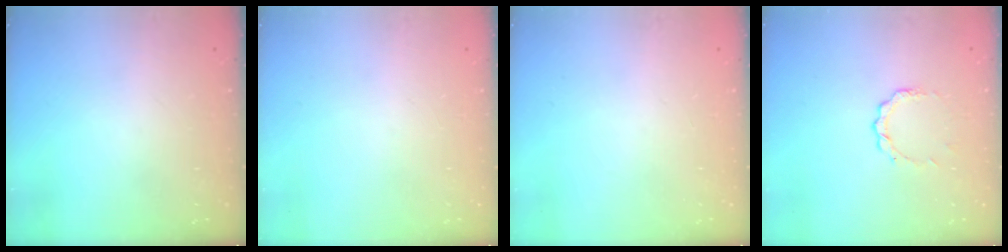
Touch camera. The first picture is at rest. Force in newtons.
{"total": 0.0}
{"total": 0.0}
{"total": 4.9, "press": 4.9, "slide": 0.5}